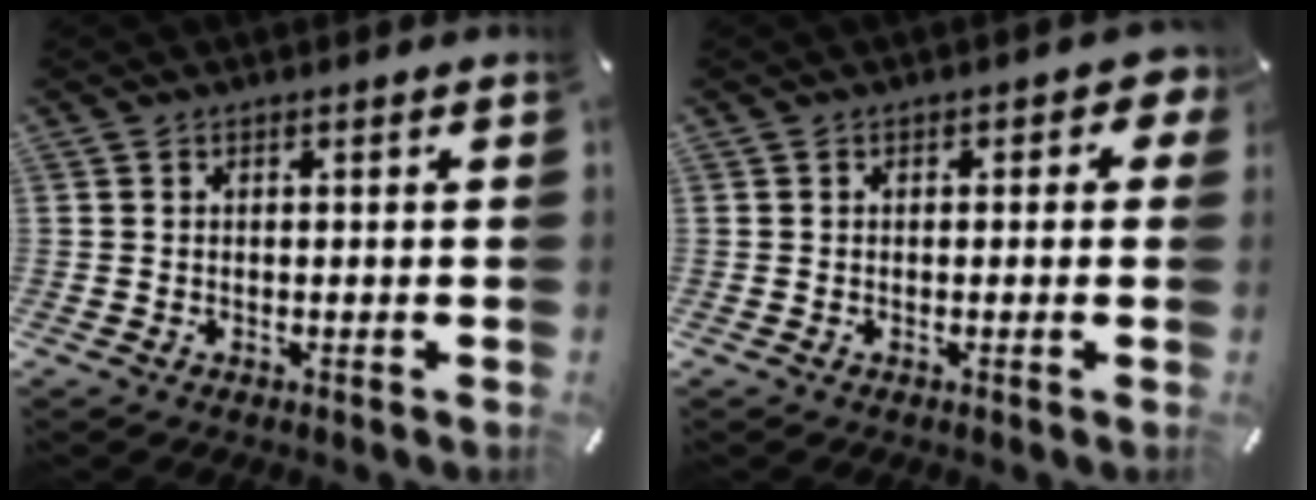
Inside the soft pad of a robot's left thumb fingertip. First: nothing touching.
{"total": 2.3, "force": [0.0, 1.7, 1.5], "torque": [-0.013, 0.002, -0.005]}